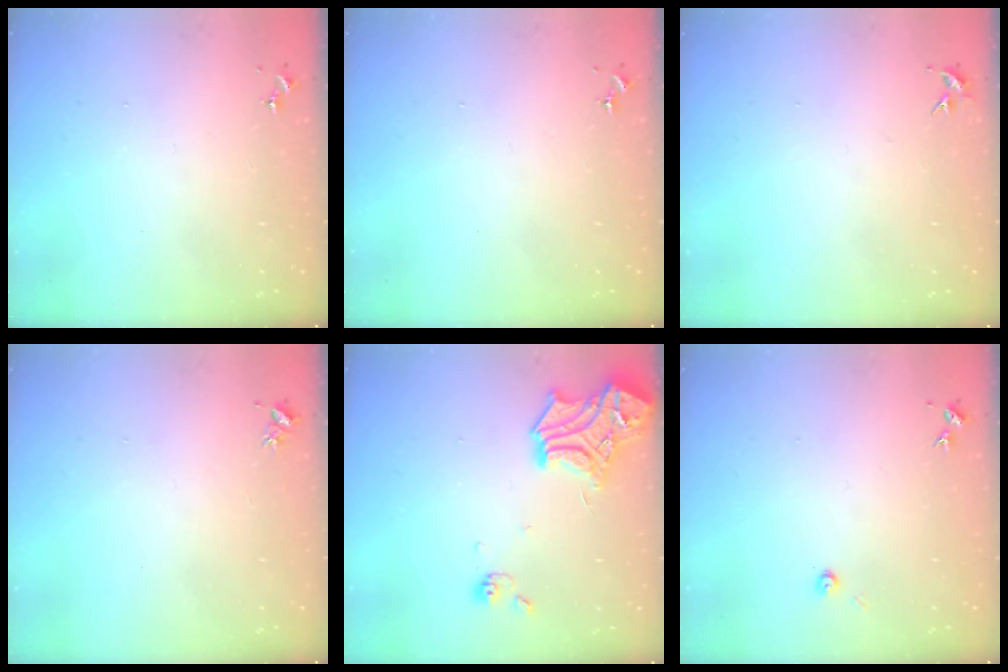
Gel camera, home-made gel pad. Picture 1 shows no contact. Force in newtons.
{"total": 0.0}
{"total": 3.6, "press": 3.5, "slide": 0.4}
{"total": 3.1, "press": 3.0, "slide": 0.3}
{"total": 16.2, "press": 16.2, "slide": 1.5}
{"total": 3.9, "press": 3.9, "slide": 0.5}